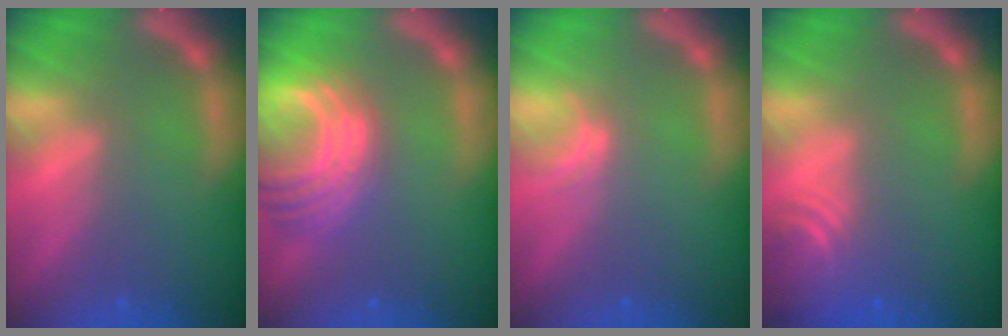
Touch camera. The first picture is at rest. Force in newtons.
{"total": 9.0}
{"total": 1.0}
{"total": 4.5}